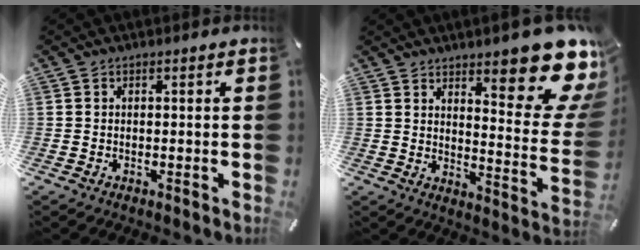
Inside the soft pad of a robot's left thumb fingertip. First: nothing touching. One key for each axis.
{"total": 18.4, "fx": 11.6, "fy": 5.9, "fz": 13.1, "tx": -0.159, "ty": -0.101, "tz": 0.186}